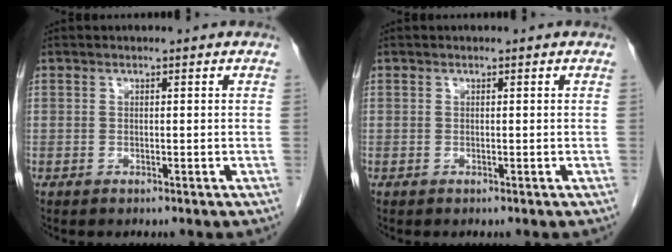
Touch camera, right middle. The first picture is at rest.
{"total": 0.0}